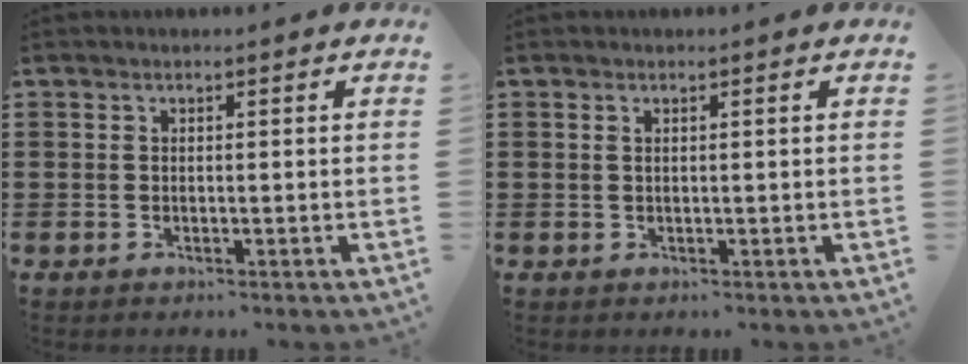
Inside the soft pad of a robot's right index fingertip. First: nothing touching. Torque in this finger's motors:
{"motor_torque": [-0.43, 0.19, -0.02, -0.01]}